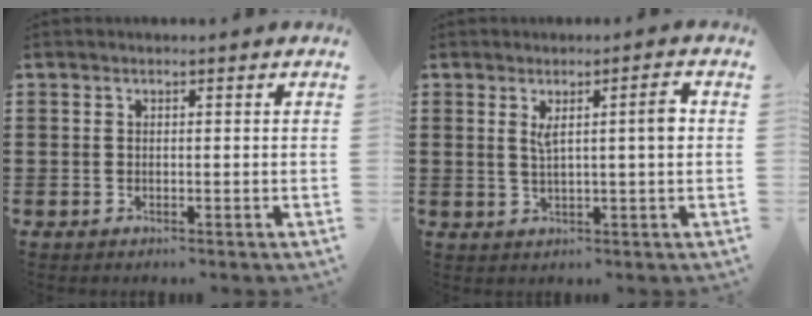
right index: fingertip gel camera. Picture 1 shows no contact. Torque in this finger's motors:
{"motor_torque": [0.08, 0.06, 0.10, 0.02]}